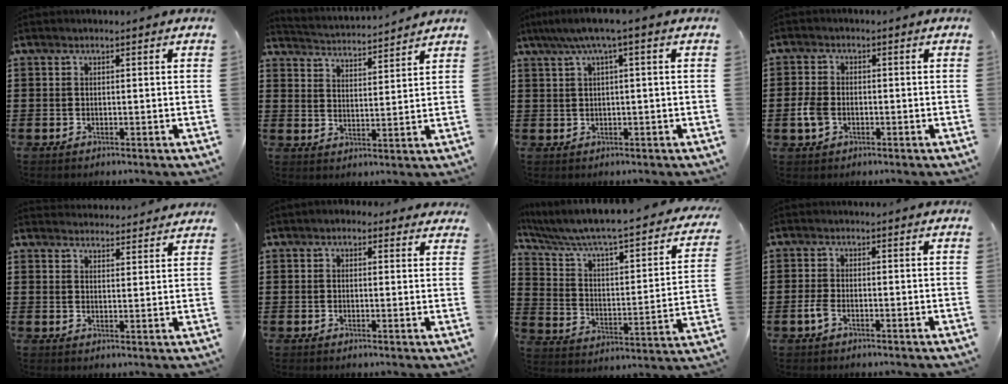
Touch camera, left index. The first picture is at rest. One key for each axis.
{"total": 3.0, "fx": 2.9, "fy": -0.4, "fz": -0.3, "tx": -0.010, "ty": -0.024, "tz": 0.047}
{"total": 3.2, "fx": 0.4, "fy": 0.0, "fz": 3.1, "tx": -0.060, "ty": -0.001, "tz": 0.003}
{"total": 3.6, "fx": -0.9, "fy": 2.4, "fz": 2.6, "tx": -0.076, "ty": -0.006, "tz": -0.025}
{"total": 3.3, "fx": 3.3, "fy": 0.2, "fz": -0.2, "tx": 0.002, "ty": -0.018, "tz": 0.061}
{"total": 1.6, "fx": 1.1, "fy": 1.1, "fz": 0.4, "tx": -0.005, "ty": 0.007, "tz": 0.017}
{"total": 4.9, "fx": 3.8, "fy": 0.9, "fz": 3.0, "tx": -0.078, "ty": -0.043, "tz": 0.056}
{"total": 2.1, "fx": -1.1, "fy": 0.8, "fz": 1.6, "tx": -0.043, "ty": -0.003, "tz": -0.025}